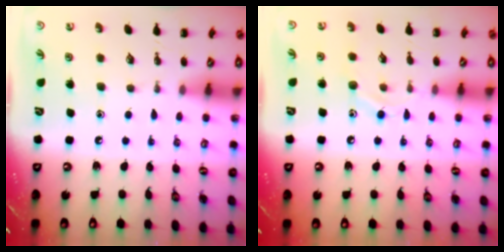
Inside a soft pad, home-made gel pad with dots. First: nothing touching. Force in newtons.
{"total": 7.5, "press": 7.4, "slide": 1.2}